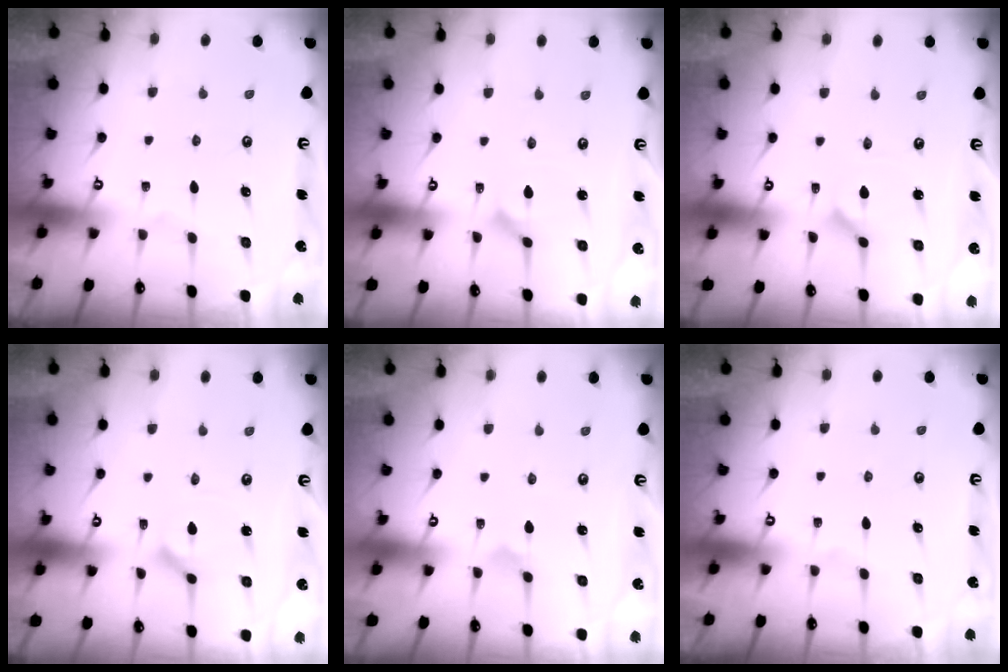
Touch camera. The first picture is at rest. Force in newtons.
{"total": 2.2, "press": 2.2, "slide": 0.3}
{"total": 2.2, "press": 2.2, "slide": 0.3}
{"total": 6.1, "press": 6.1, "slide": 0.6}
{"total": 0.7, "press": 0.7, "slide": 0.0}
{"total": 0.0}